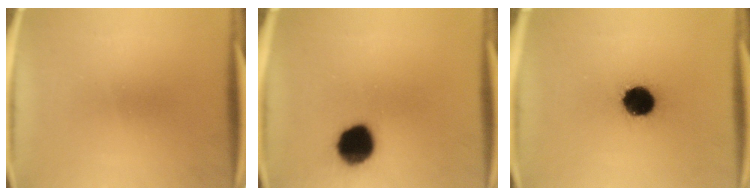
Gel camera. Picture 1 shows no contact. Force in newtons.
{"total": 12.1}
{"total": 12.5}